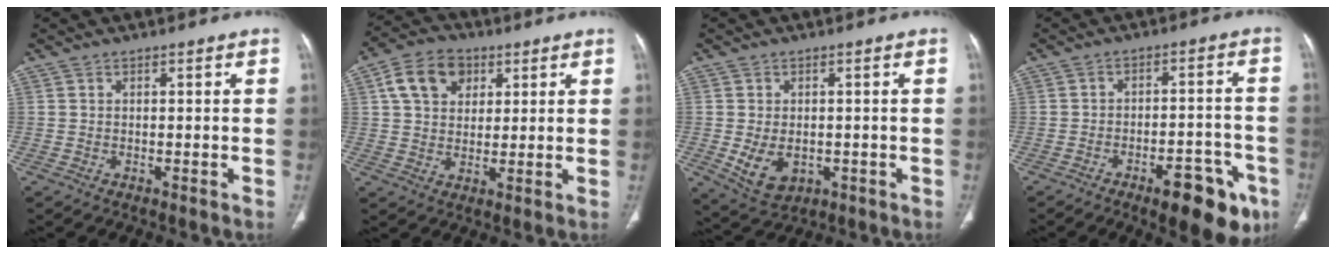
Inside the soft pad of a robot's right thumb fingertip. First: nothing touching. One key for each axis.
{"total": 10.0, "fx": 3.7, "fy": 7.5, "fz": 5.5, "tx": -0.074, "ty": -0.001, "tz": 0.060}
{"total": 6.7, "fx": -1.3, "fy": 4.7, "fz": 4.6, "tx": -0.071, "ty": -0.005, "tz": -0.003}
{"total": 12.9, "fx": -7.0, "fy": 5.0, "fz": 9.6, "tx": -0.096, "ty": 0.038, "tz": -0.089}